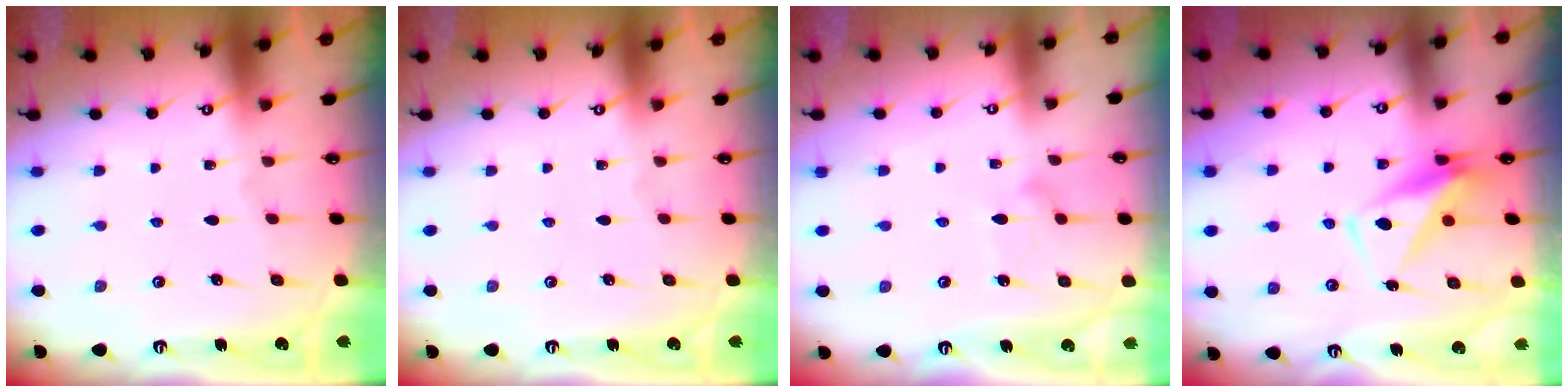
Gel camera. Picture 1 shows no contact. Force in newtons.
{"total": 0.0}
{"total": 8.0, "press": 8.0, "slide": 0.5}
{"total": 7.4, "press": 7.2, "slide": 1.5}